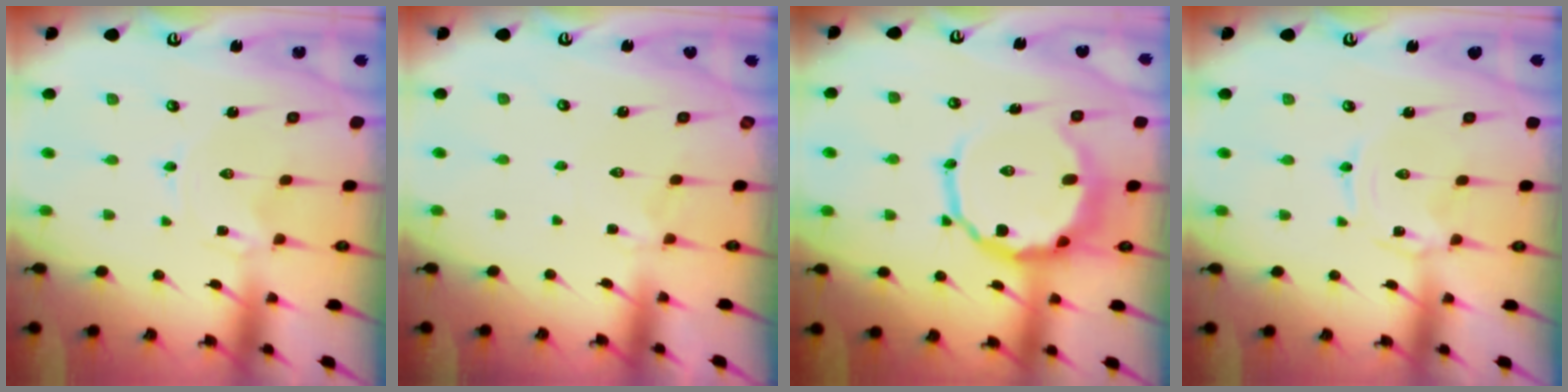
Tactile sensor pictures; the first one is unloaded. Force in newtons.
{"total": 1.6, "press": 1.6, "slide": 0.4}
{"total": 11.7, "press": 11.3, "slide": 2.9}
{"total": 0.0}